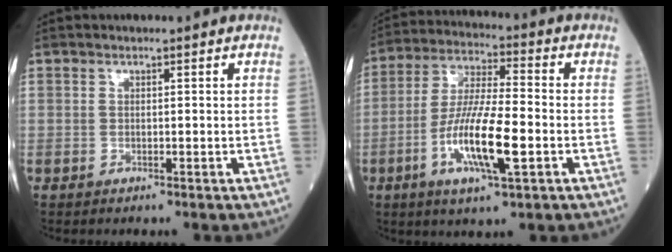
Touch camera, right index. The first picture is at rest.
{"total": 12.4, "force": [-3.7, 2.0, 11.6], "torque": [-0.229, -0.008, -0.067]}